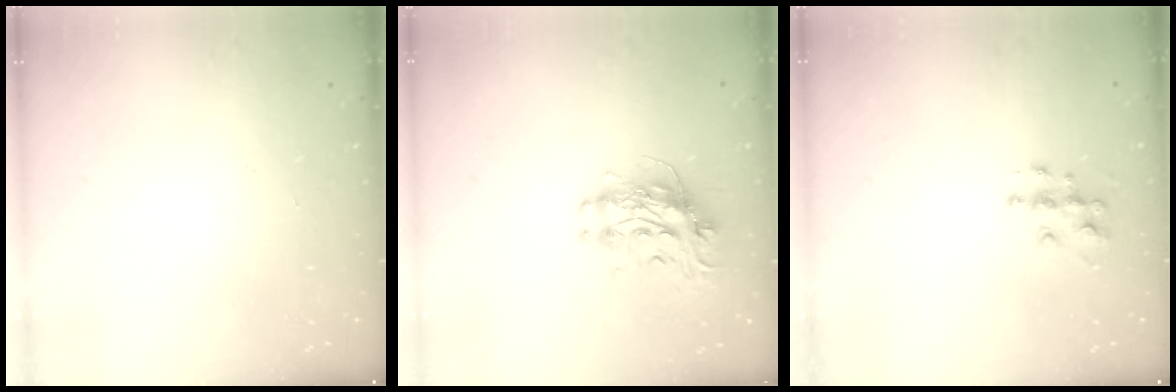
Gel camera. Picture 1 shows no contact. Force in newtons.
{"total": 10.7, "press": 10.7, "slide": 0.9}
{"total": 7.0, "press": 6.9, "slide": 0.3}